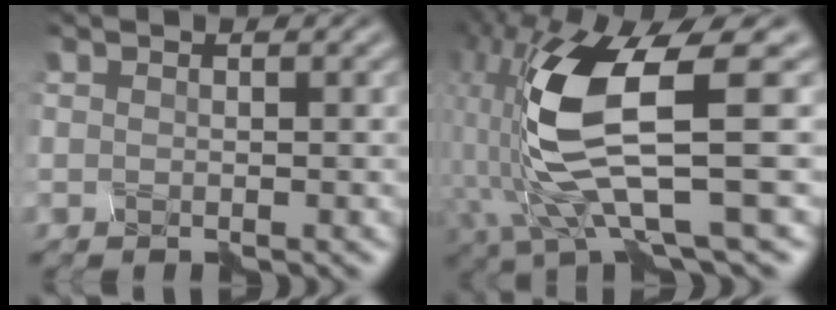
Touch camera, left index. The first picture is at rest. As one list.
[{"total": 11.4, "force": [-1.3, 2.9, 11.0], "torque": [-0.233, -0.009, -0.023]}]